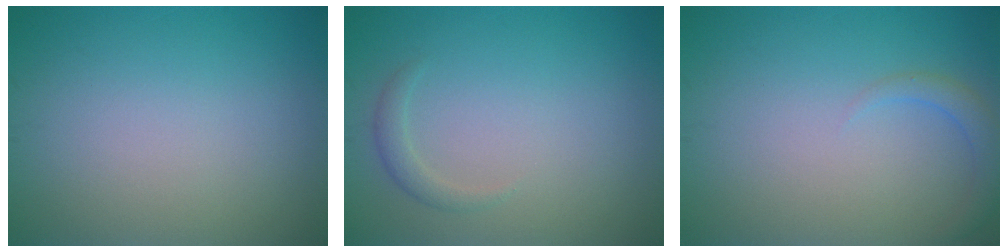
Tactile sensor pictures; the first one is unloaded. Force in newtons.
{"total": 1.2, "press": 1.2, "slide": 0.1}
{"total": 1.6, "press": 1.6, "slide": 0.2}